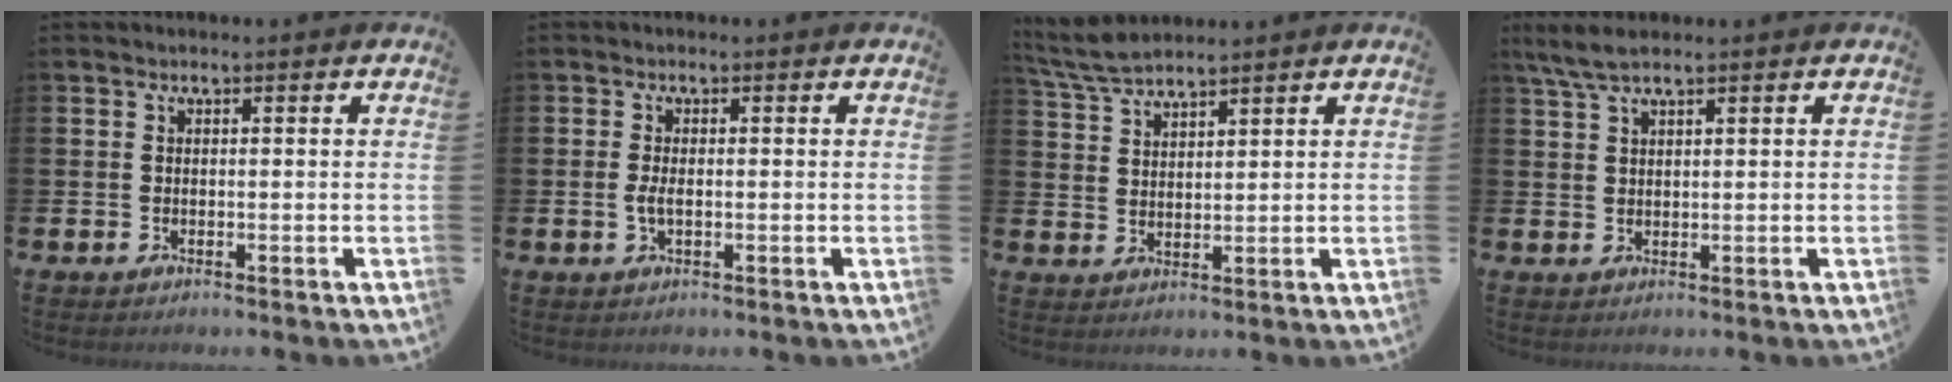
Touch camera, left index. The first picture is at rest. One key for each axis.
{"total": 1.8, "fx": -0.2, "fy": 0.7, "fz": 1.6, "tx": -0.027, "ty": 0.001, "tz": -0.005}
{"total": 4.8, "fx": 4.6, "fy": 0.6, "fz": 1.4, "tx": -0.045, "ty": -0.015, "tz": 0.086}
{"total": 3.8, "fx": 2.9, "fy": 0.7, "fz": 2.4, "tx": -0.057, "ty": 0.000, "tz": 0.053}